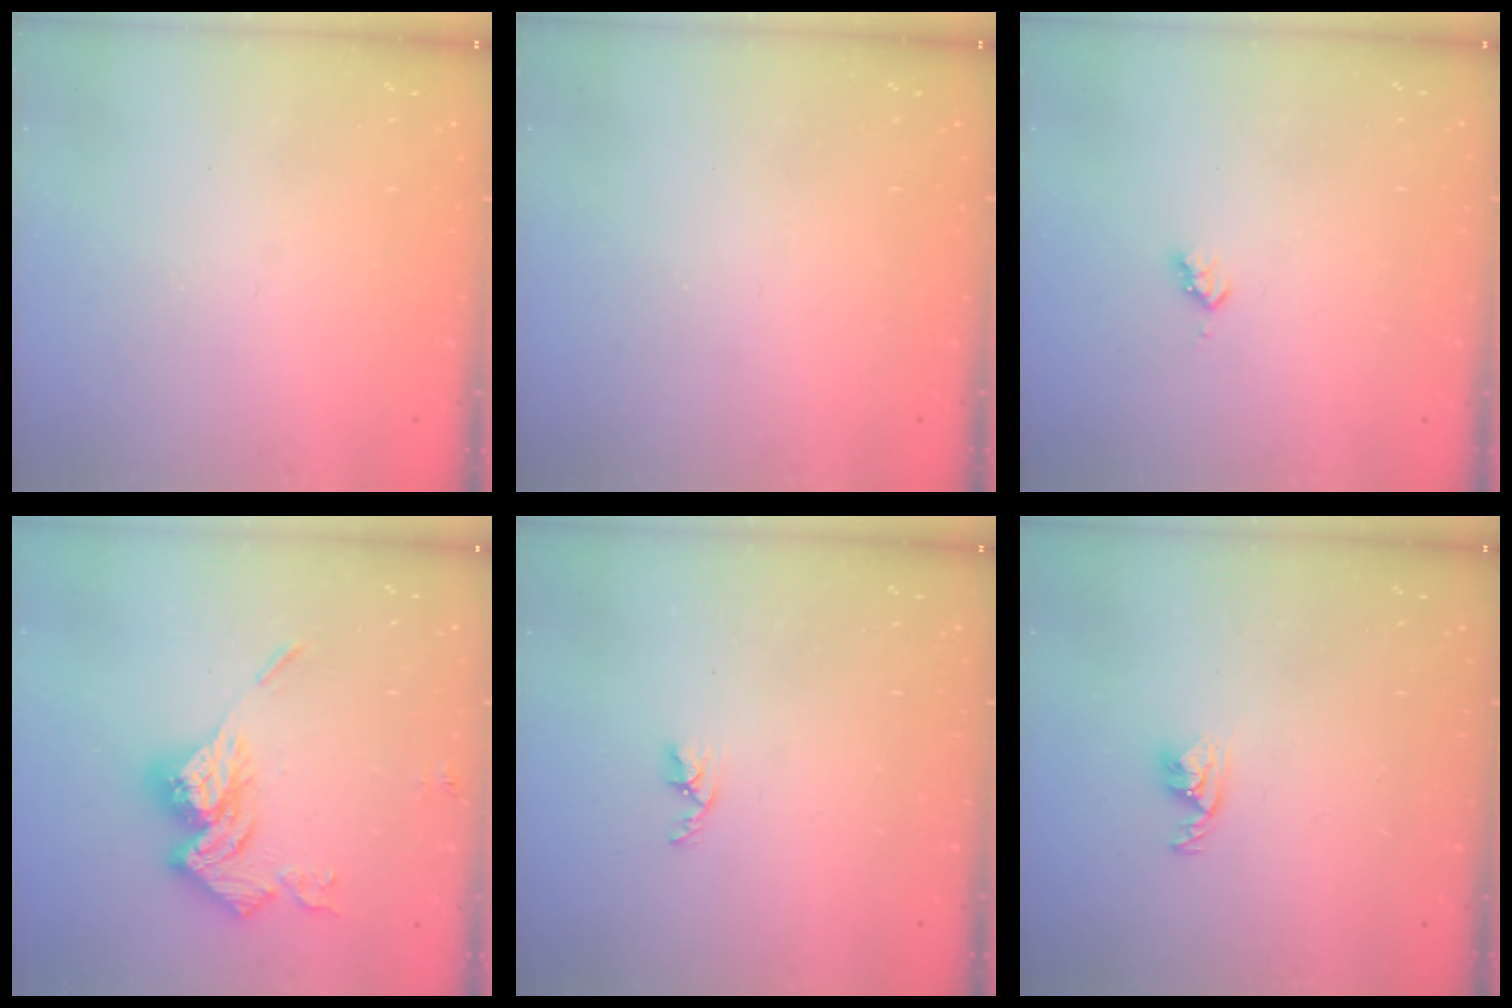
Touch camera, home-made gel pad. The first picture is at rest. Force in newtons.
{"total": 0.0}
{"total": 3.1, "press": 3.0, "slide": 0.5}
{"total": 16.4, "press": 16.4, "slide": 1.7}
{"total": 3.3, "press": 3.2, "slide": 0.5}
{"total": 3.3, "press": 3.3, "slide": 0.5}